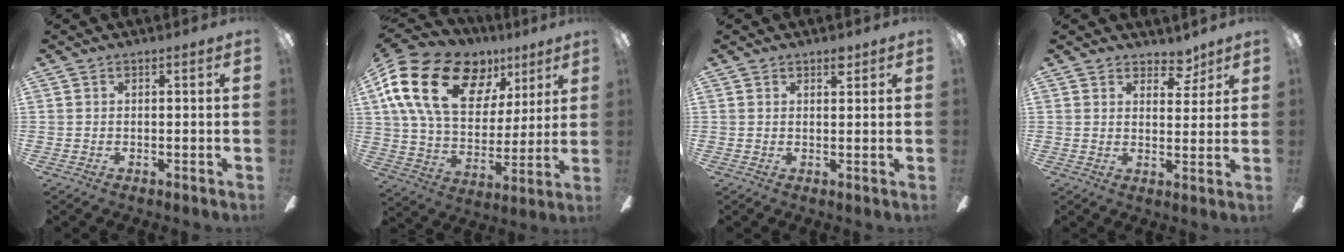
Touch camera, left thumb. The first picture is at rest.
{"total": 24.2, "force": [11.1, 14.9, 15.4], "torque": [-0.291, -0.035, 0.199]}
{"total": 2.2, "force": [1.7, 1.1, 0.9], "torque": [0.005, -0.010, 0.027]}
{"total": 5.7, "force": [4.6, 3.0, 1.8], "torque": [-0.008, -0.026, 0.079]}